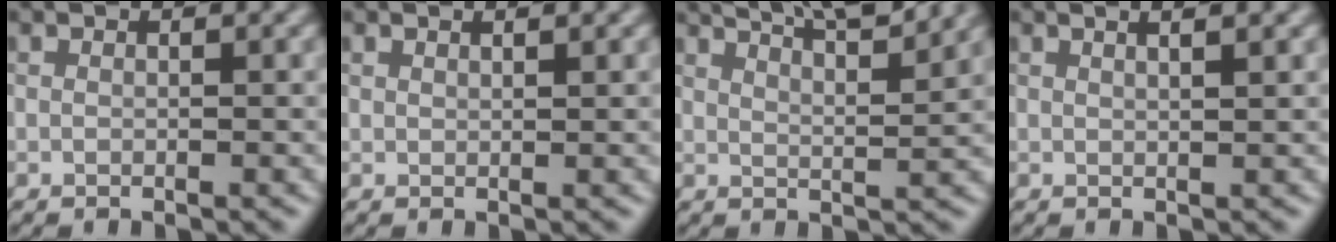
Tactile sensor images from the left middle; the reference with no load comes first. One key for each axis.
{"total": 0.8, "fx": 0.6, "fy": 0.2, "fz": 0.5, "tx": 0.001, "ty": 0.009, "tz": 0.005}
{"total": 8.1, "fx": 6.6, "fy": 1.7, "fz": 4.5, "tx": -0.049, "ty": 0.026, "tz": 0.066}
{"total": 2.6, "fx": 1.7, "fy": 1.0, "fz": 1.7, "tx": 0.000, "ty": 0.024, "tz": 0.000}